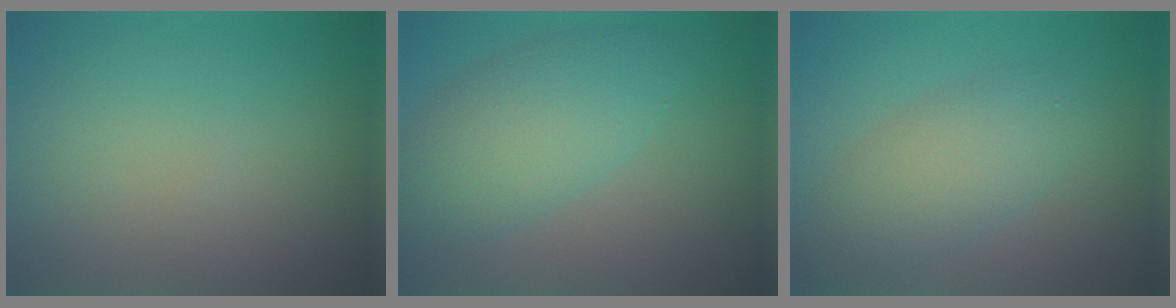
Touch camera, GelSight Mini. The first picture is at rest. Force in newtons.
{"total": 5.2, "press": 5.2, "slide": 0.1}
{"total": 4.2, "press": 4.2, "slide": 0.0}